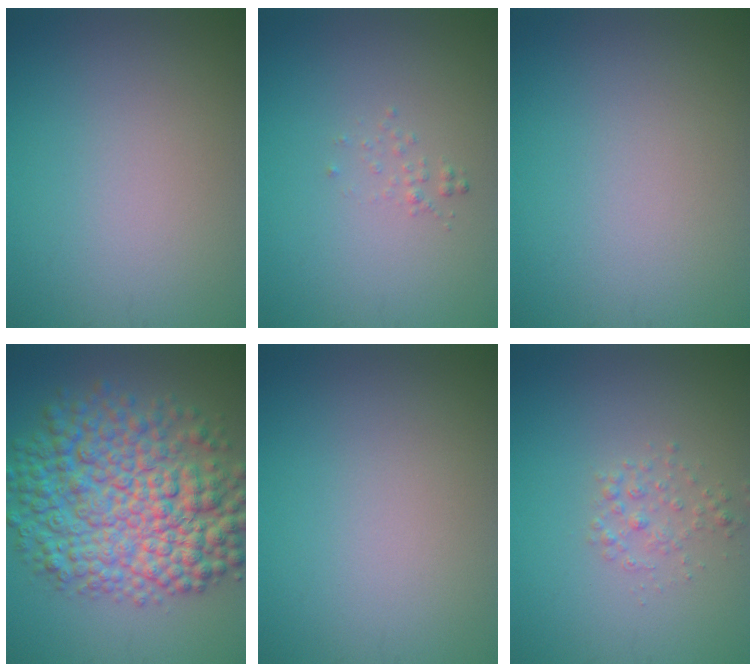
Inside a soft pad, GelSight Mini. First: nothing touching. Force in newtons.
{"total": 0.6, "press": 0.6, "slide": 0.1}
{"total": 0.0}
{"total": 11.5, "press": 11.5, "slide": 0.1}
{"total": 0.0}
{"total": 1.5, "press": 1.5, "slide": 0.0}